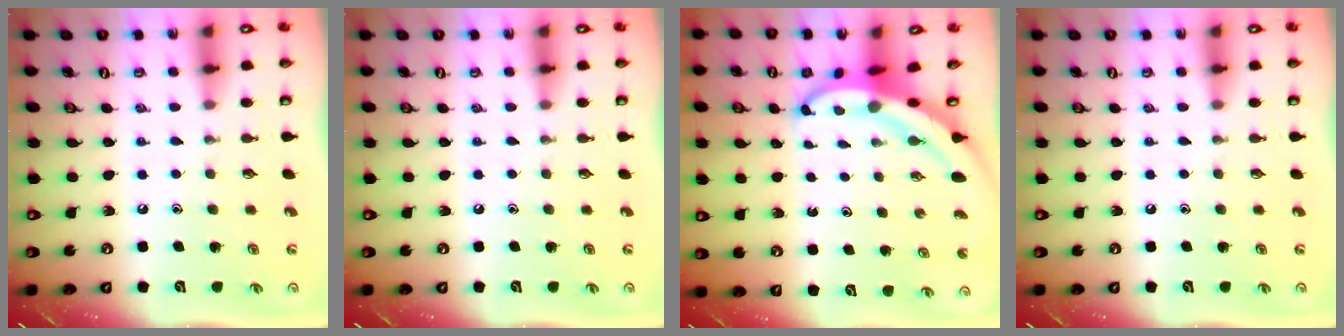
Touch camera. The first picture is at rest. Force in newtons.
{"total": 0.0}
{"total": 5.4, "press": 5.4, "slide": 0.5}
{"total": 0.0}